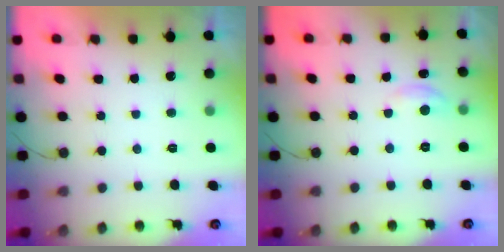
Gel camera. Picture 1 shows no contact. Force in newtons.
{"total": 2.9, "press": 2.9, "slide": 0.2}